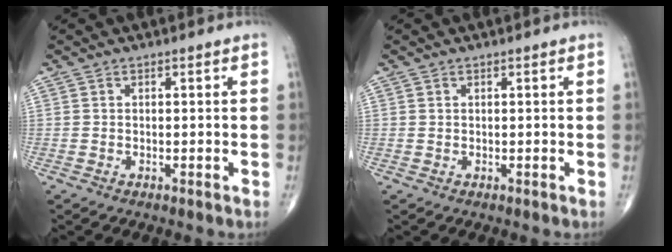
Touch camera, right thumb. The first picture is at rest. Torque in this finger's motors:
{"motor_torque": [-0.32, 0.15, -0.33, -0.24, 0.03]}